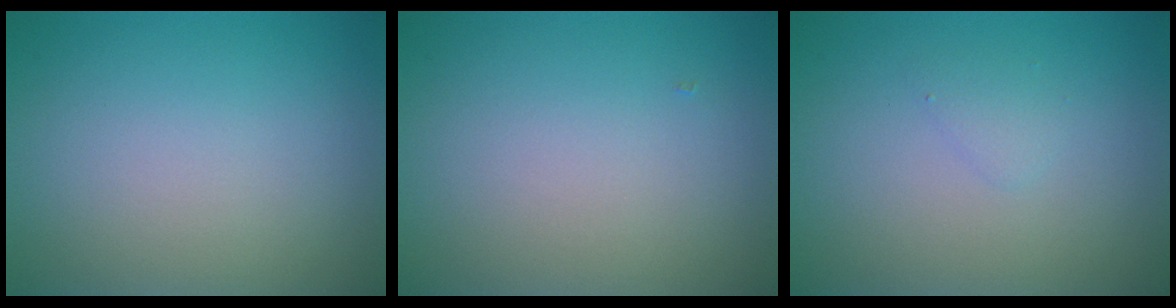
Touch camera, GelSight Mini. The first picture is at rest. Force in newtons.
{"total": 0.0}
{"total": 0.8, "press": 0.8, "slide": 0.1}